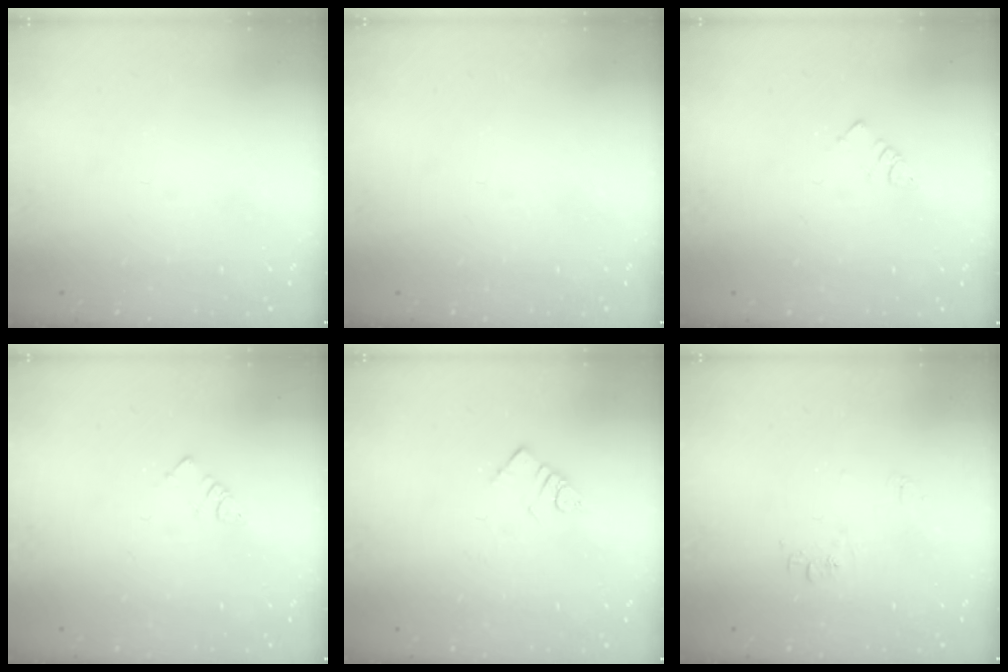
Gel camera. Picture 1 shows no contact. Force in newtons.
{"total": 0.0}
{"total": 2.3, "press": 2.3, "slide": 0.4}
{"total": 2.3, "press": 2.3, "slide": 0.4}
{"total": 3.4, "press": 3.4, "slide": 0.3}
{"total": 6.9, "press": 6.9, "slide": 0.7}